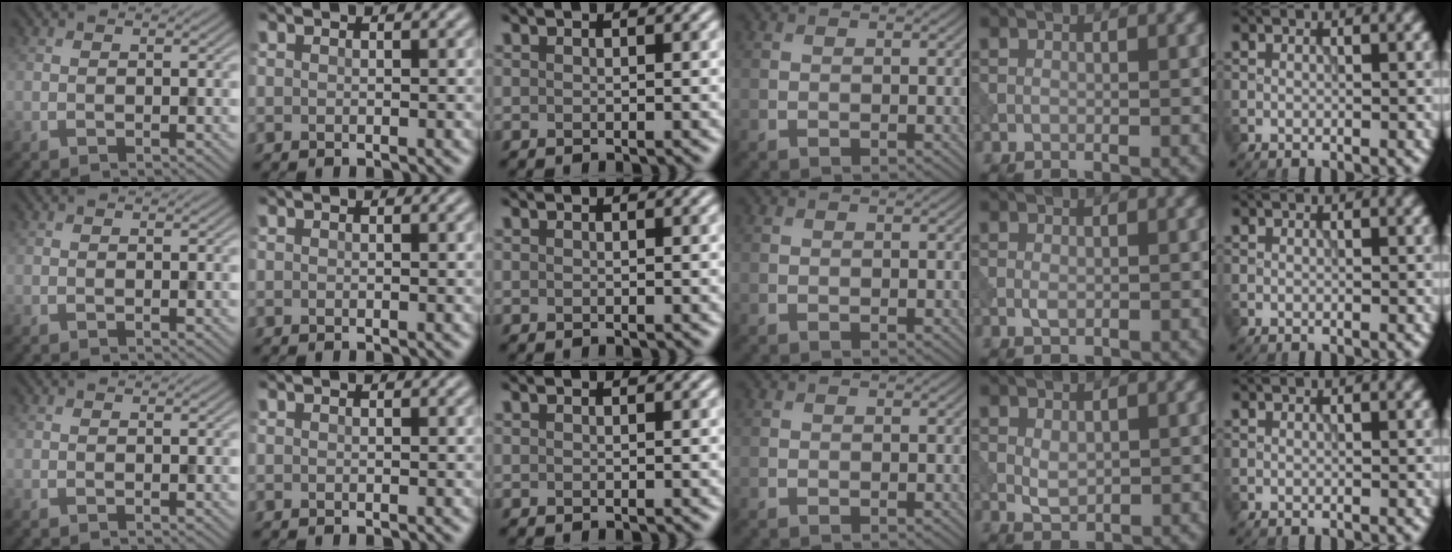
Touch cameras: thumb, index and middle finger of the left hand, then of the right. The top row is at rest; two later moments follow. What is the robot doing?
{"motion": "press", "object": "tv remote"}